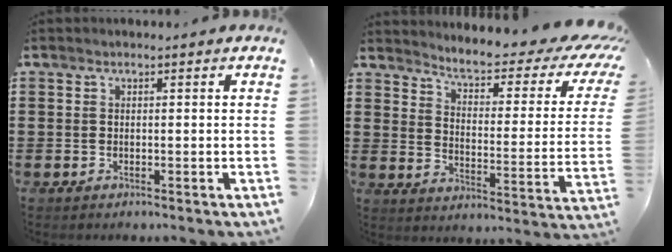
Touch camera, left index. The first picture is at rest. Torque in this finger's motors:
{"motor_torque": [1.39, -0.74, 0.47, 0.07]}